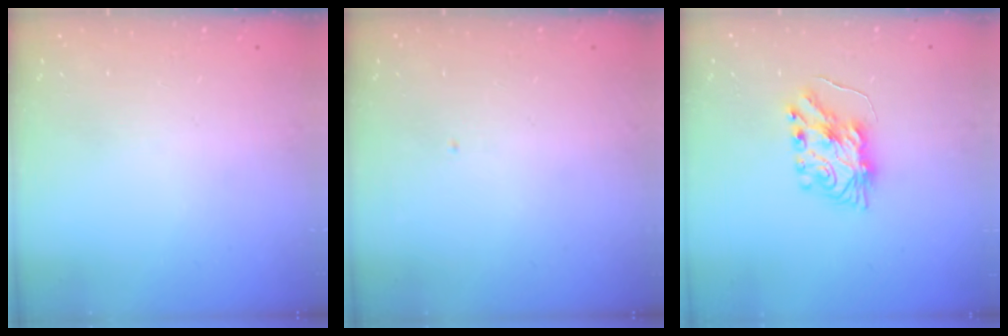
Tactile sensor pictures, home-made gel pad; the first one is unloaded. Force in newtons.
{"total": 0.0}
{"total": 8.1, "press": 8.1, "slide": 0.6}